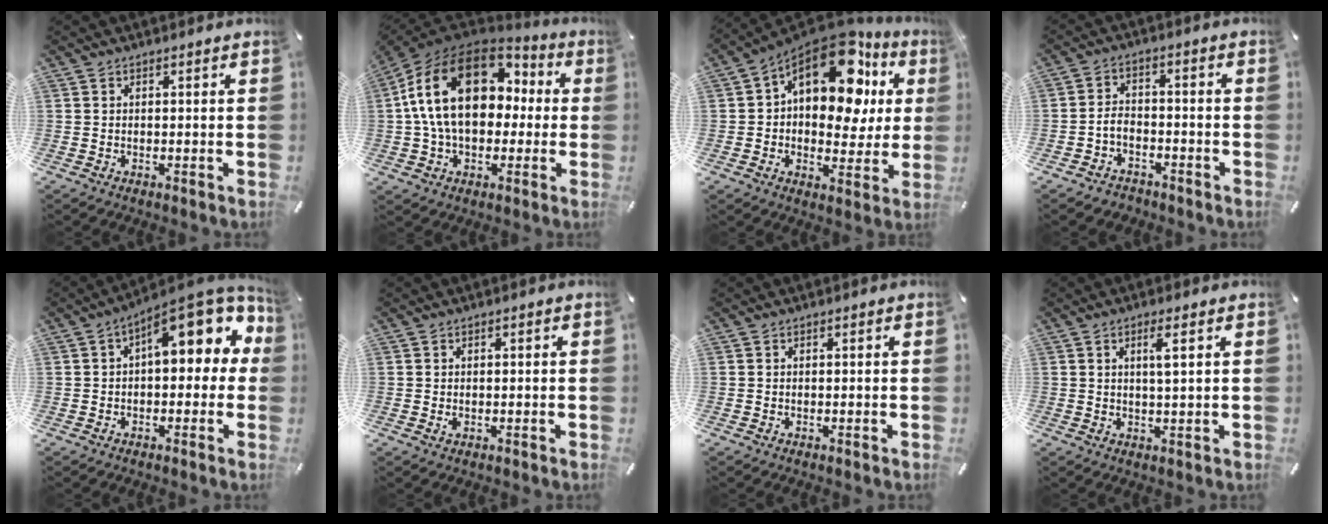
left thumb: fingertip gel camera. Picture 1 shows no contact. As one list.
[{"total": 22.6, "force": [3.4, 15.6, 16.1], "torque": [-0.321, 0.011, 0.055]}, {"total": 19.1, "force": [8.8, 10.6, 13.2], "torque": [-0.195, -0.062, 0.148]}, {"total": 4.5, "force": [-2.3, 3.2, 2.1], "torque": [-0.051, 0.009, -0.049]}, {"total": 13.9, "force": [5.1, 6.6, 11.1], "torque": [-0.147, -0.037, 0.086]}, {"total": 0.8, "force": [-0.2, 0.6, 0.5], "torque": [-0.011, 0.001, -0.004]}, {"total": 0.0}, {"total": 3.8, "force": [1.3, 0.2, 3.6], "torque": [-0.066, -0.004, 0.017]}]